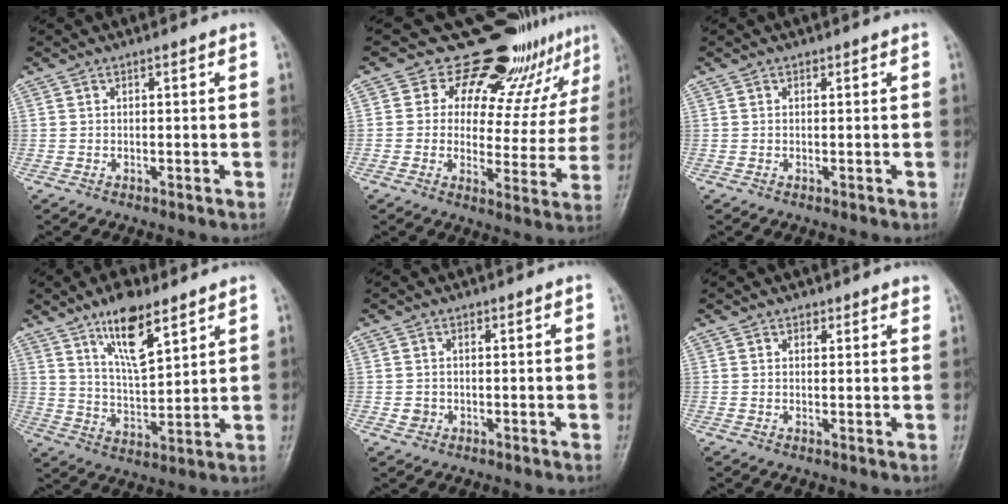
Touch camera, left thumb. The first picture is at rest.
{"total": 18.1, "force": [14.6, 7.9, 7.4], "torque": [-0.035, -0.097, 0.177]}
{"total": 0.0}
{"total": 11.2, "force": [7.0, 3.9, 7.8], "torque": [-0.123, -0.044, 0.130]}
{"total": 1.8, "force": [-0.2, 1.7, 0.5], "torque": [0.000, 0.004, 0.000]}
{"total": 1.7, "force": [1.3, 1.1, 0.3], "torque": [0.012, -0.007, 0.013]}